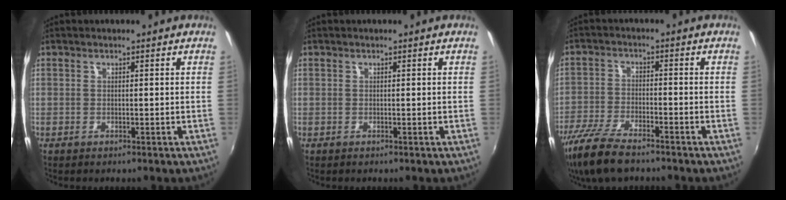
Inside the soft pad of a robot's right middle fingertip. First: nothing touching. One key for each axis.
{"total": 0.0}
{"total": 11.9, "fx": -9.3, "fy": 3.2, "fz": 6.7, "tx": -0.160, "ty": -0.032, "tz": -0.176}